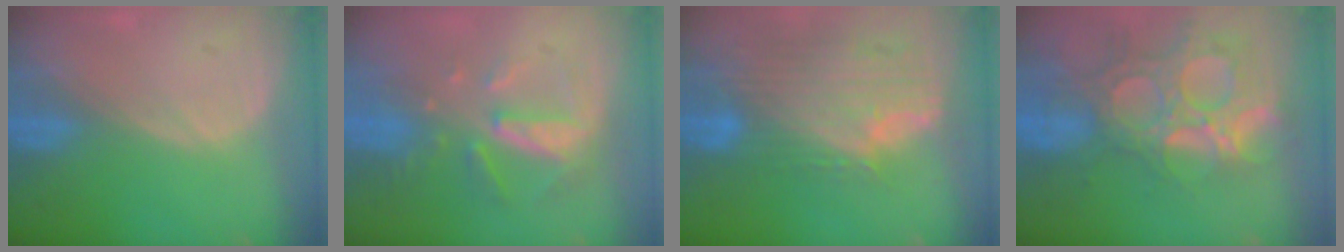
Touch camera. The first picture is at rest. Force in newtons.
{"total": 8.0, "press": 7.2, "slide": 3.3}
{"total": 11.8, "press": 10.1, "slide": 6.1}
{"total": 14.3, "press": 11.9, "slide": 7.8}